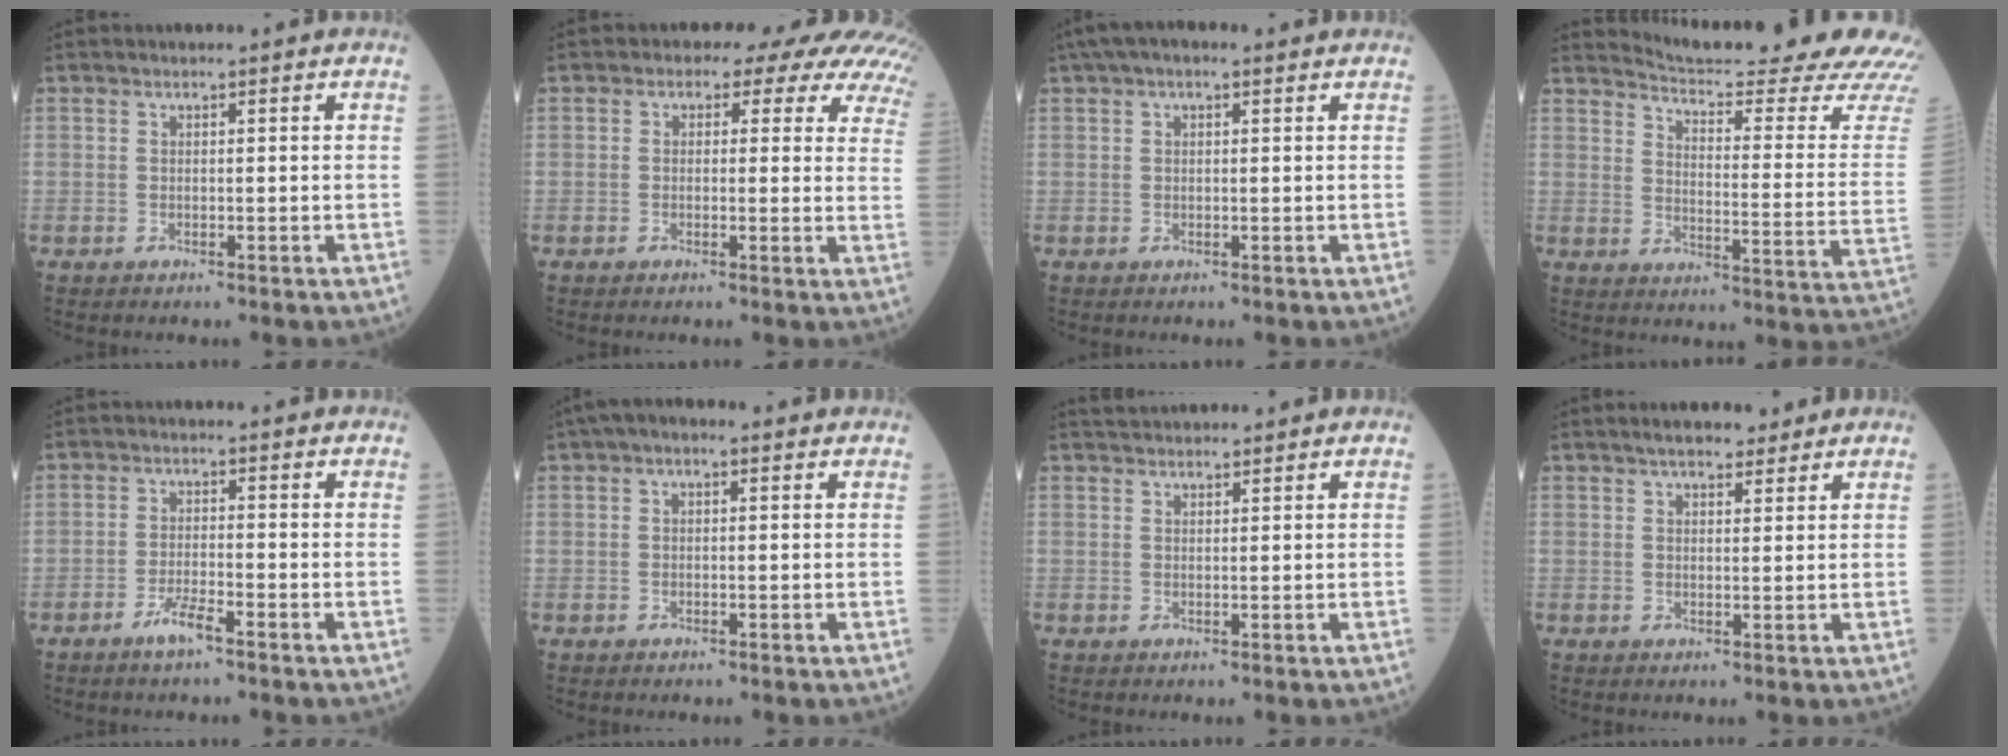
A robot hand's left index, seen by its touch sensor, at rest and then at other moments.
{"total": 12.6, "force": [10.3, 5.1, 5.1], "torque": [-0.045, 0.021, 0.090]}
{"total": 4.5, "force": [2.7, 1.9, 3.1], "torque": [-0.064, 0.039, 0.044]}
{"total": 24.0, "force": [23.2, -0.5, 6.1], "torque": [-0.093, -0.141, 0.273]}
{"total": 3.3, "force": [-2.4, 0.2, 2.2], "torque": [-0.051, -0.004, -0.049]}
{"total": 3.0, "force": [1.5, 1.4, 2.1], "torque": [-0.037, 0.020, 0.017]}
{"total": 4.3, "force": [4.0, 0.9, 1.1], "torque": [-0.015, 0.037, 0.061]}
{"total": 4.6, "force": [3.7, 1.6, 2.1], "torque": [-0.033, 0.018, 0.058]}